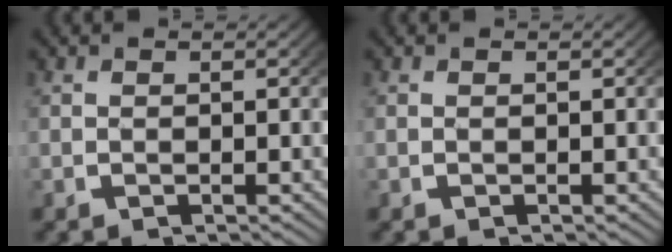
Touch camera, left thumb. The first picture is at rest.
{"total": 0.0}